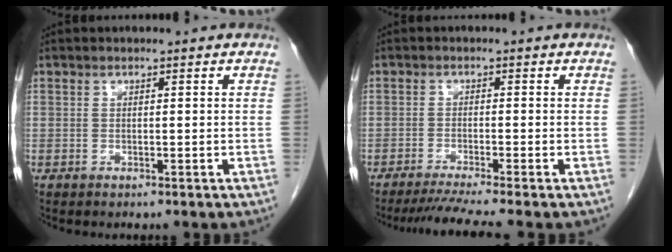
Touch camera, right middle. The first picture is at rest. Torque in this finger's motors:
{"motor_torque": [0.03, -0.02, 0.01, 0.04]}